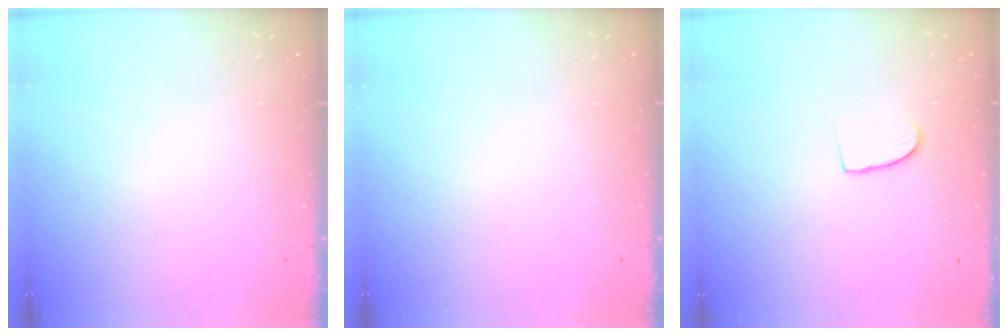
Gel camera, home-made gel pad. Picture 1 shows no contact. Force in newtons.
{"total": 0.0}
{"total": 6.8, "press": 6.8, "slide": 0.6}